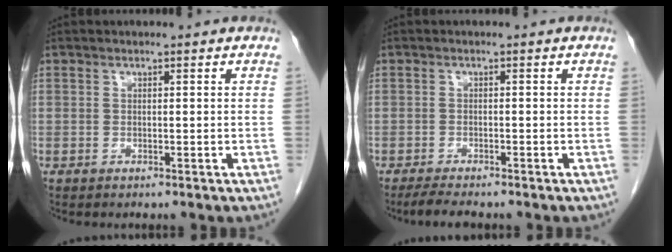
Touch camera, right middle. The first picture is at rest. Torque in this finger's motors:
{"motor_torque": [0.07, -0.04, 0.02, 0.00]}